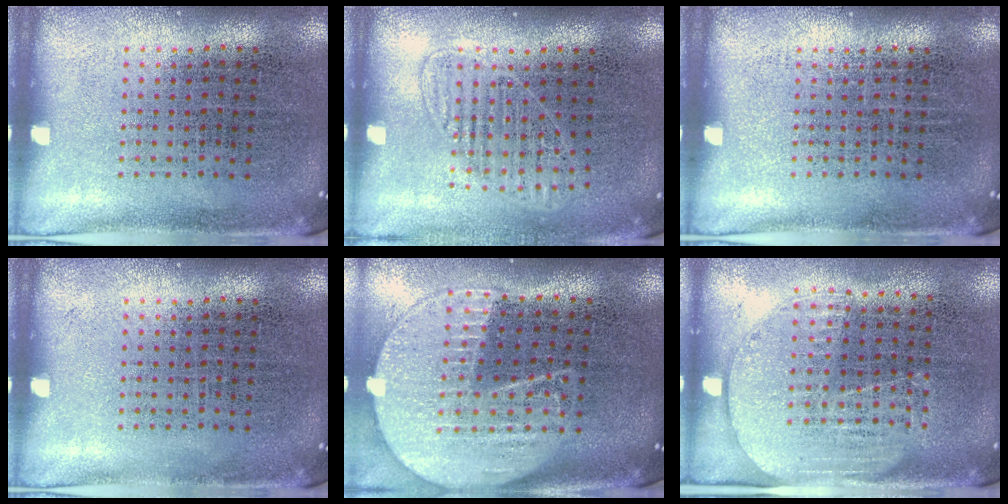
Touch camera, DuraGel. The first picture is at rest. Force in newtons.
{"total": 1.3, "press": 1.2, "slide": 0.7}
{"total": 0.0}
{"total": 0.0}
{"total": 2.1, "press": 1.9, "slide": 1.0}
{"total": 1.4, "press": 1.2, "slide": 0.7}